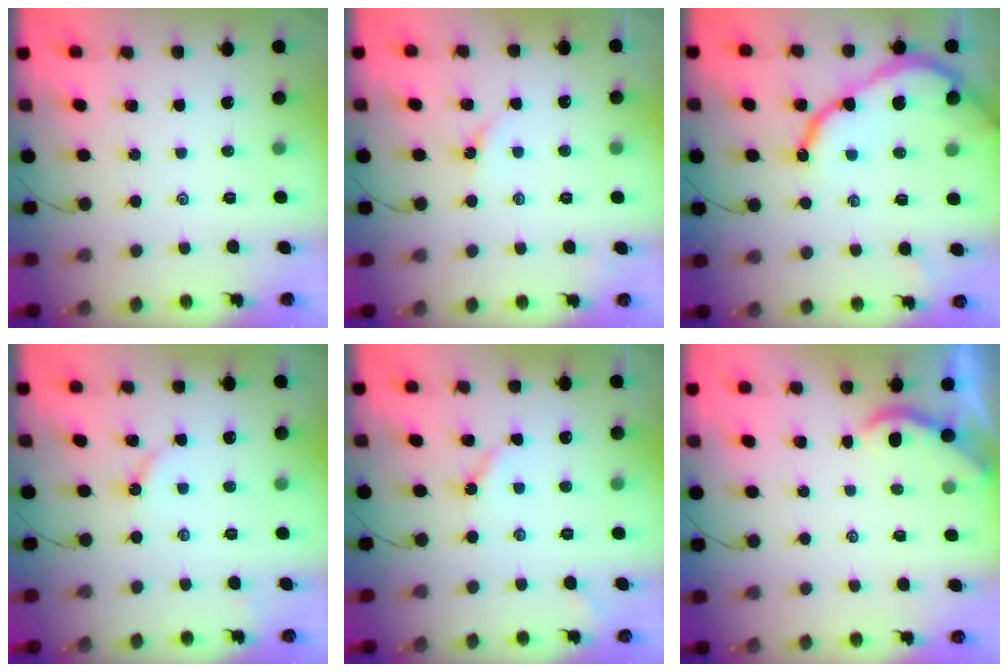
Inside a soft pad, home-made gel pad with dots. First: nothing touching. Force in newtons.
{"total": 2.0, "press": 1.9, "slide": 0.3}
{"total": 13.1, "press": 13.0, "slide": 1.3}
{"total": 2.8, "press": 2.8, "slide": 0.2}
{"total": 4.3, "press": 4.3, "slide": 0.4}
{"total": 2.2, "press": 2.2, "slide": 0.1}